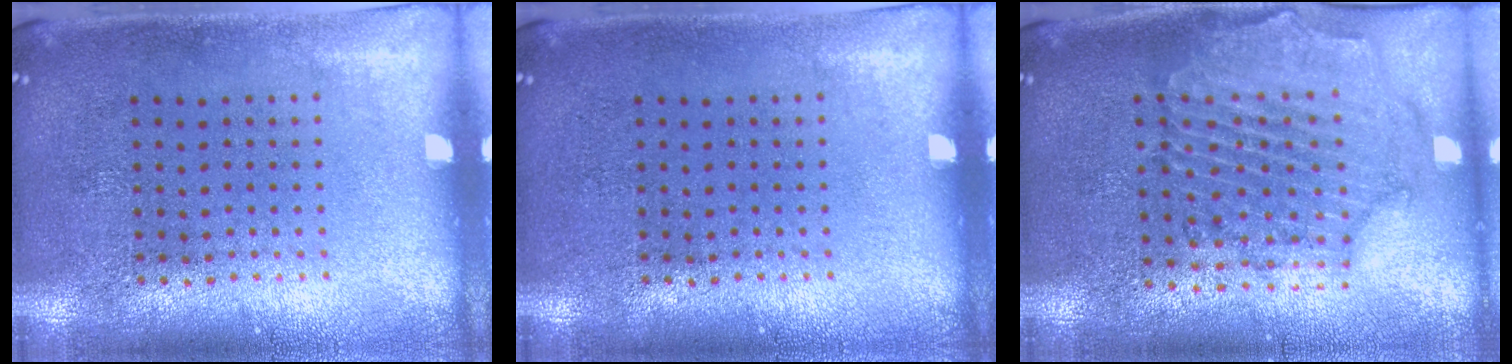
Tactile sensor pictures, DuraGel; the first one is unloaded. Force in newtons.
{"total": 0.0}
{"total": 0.7, "press": 0.6, "slide": 0.4}